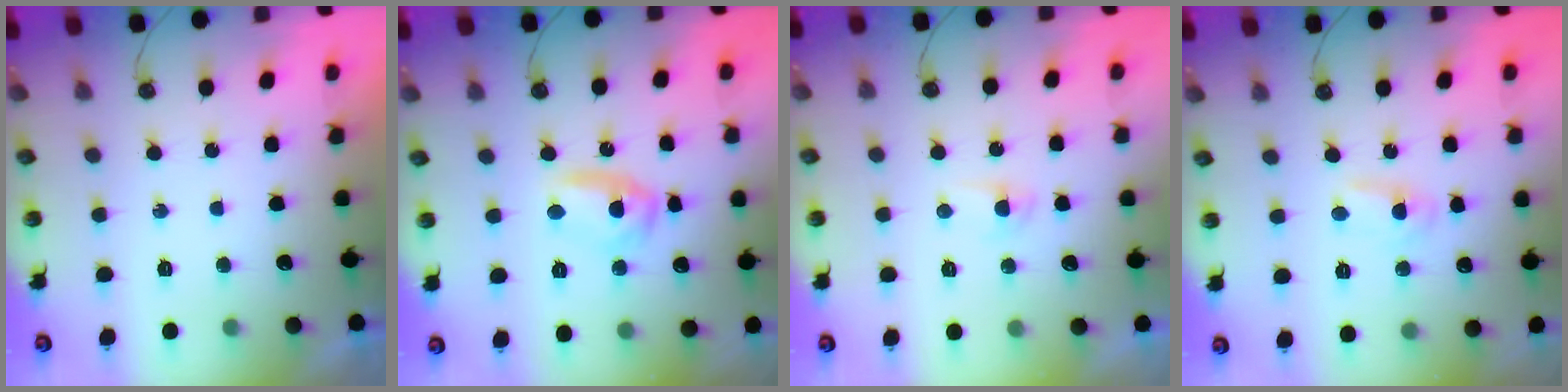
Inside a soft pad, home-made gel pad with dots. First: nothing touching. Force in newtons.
{"total": 9.0, "press": 9.0, "slide": 0.7}
{"total": 2.2, "press": 2.2, "slide": 0.4}
{"total": 1.8, "press": 1.8, "slide": 0.3}